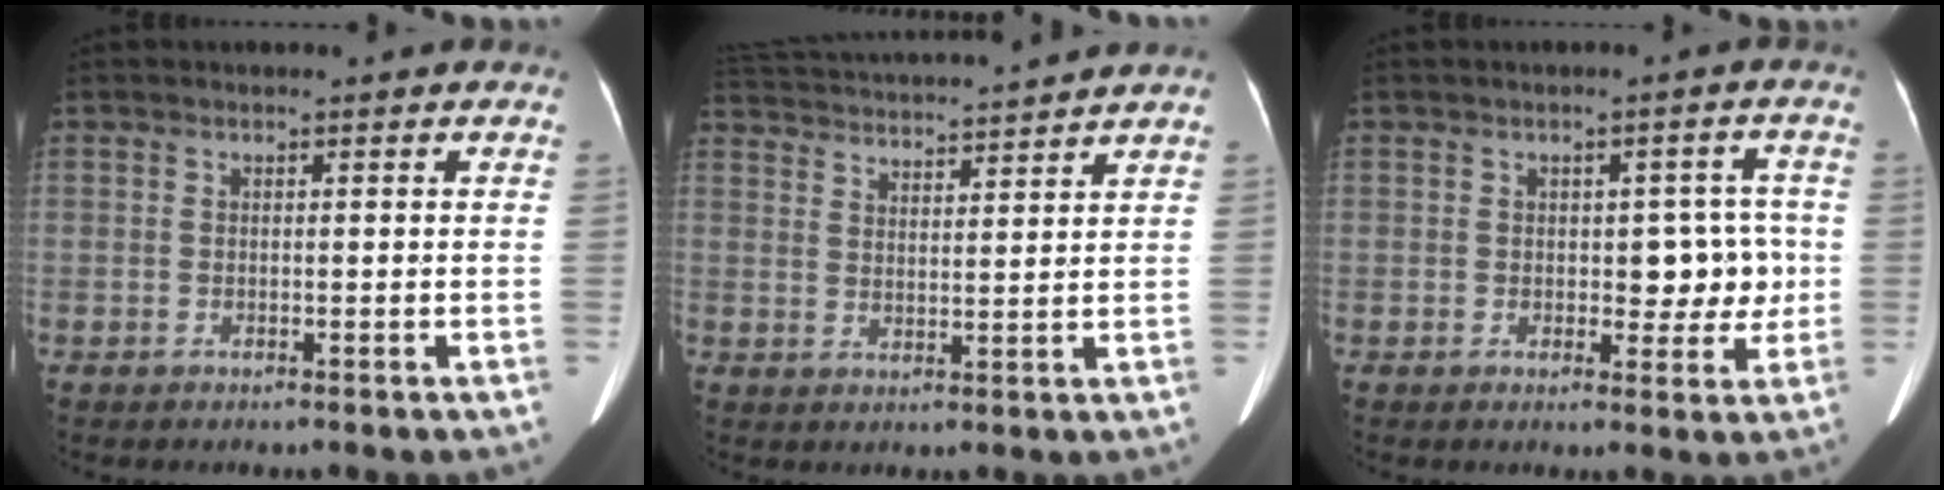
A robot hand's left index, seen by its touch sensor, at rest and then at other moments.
{"total": 15.8, "force": [14.7, 0.5, 5.7], "torque": [-0.121, 0.027, 0.228]}
{"total": 4.8, "force": [-0.2, 2.9, 3.9], "torque": [-0.044, 0.014, 0.003]}